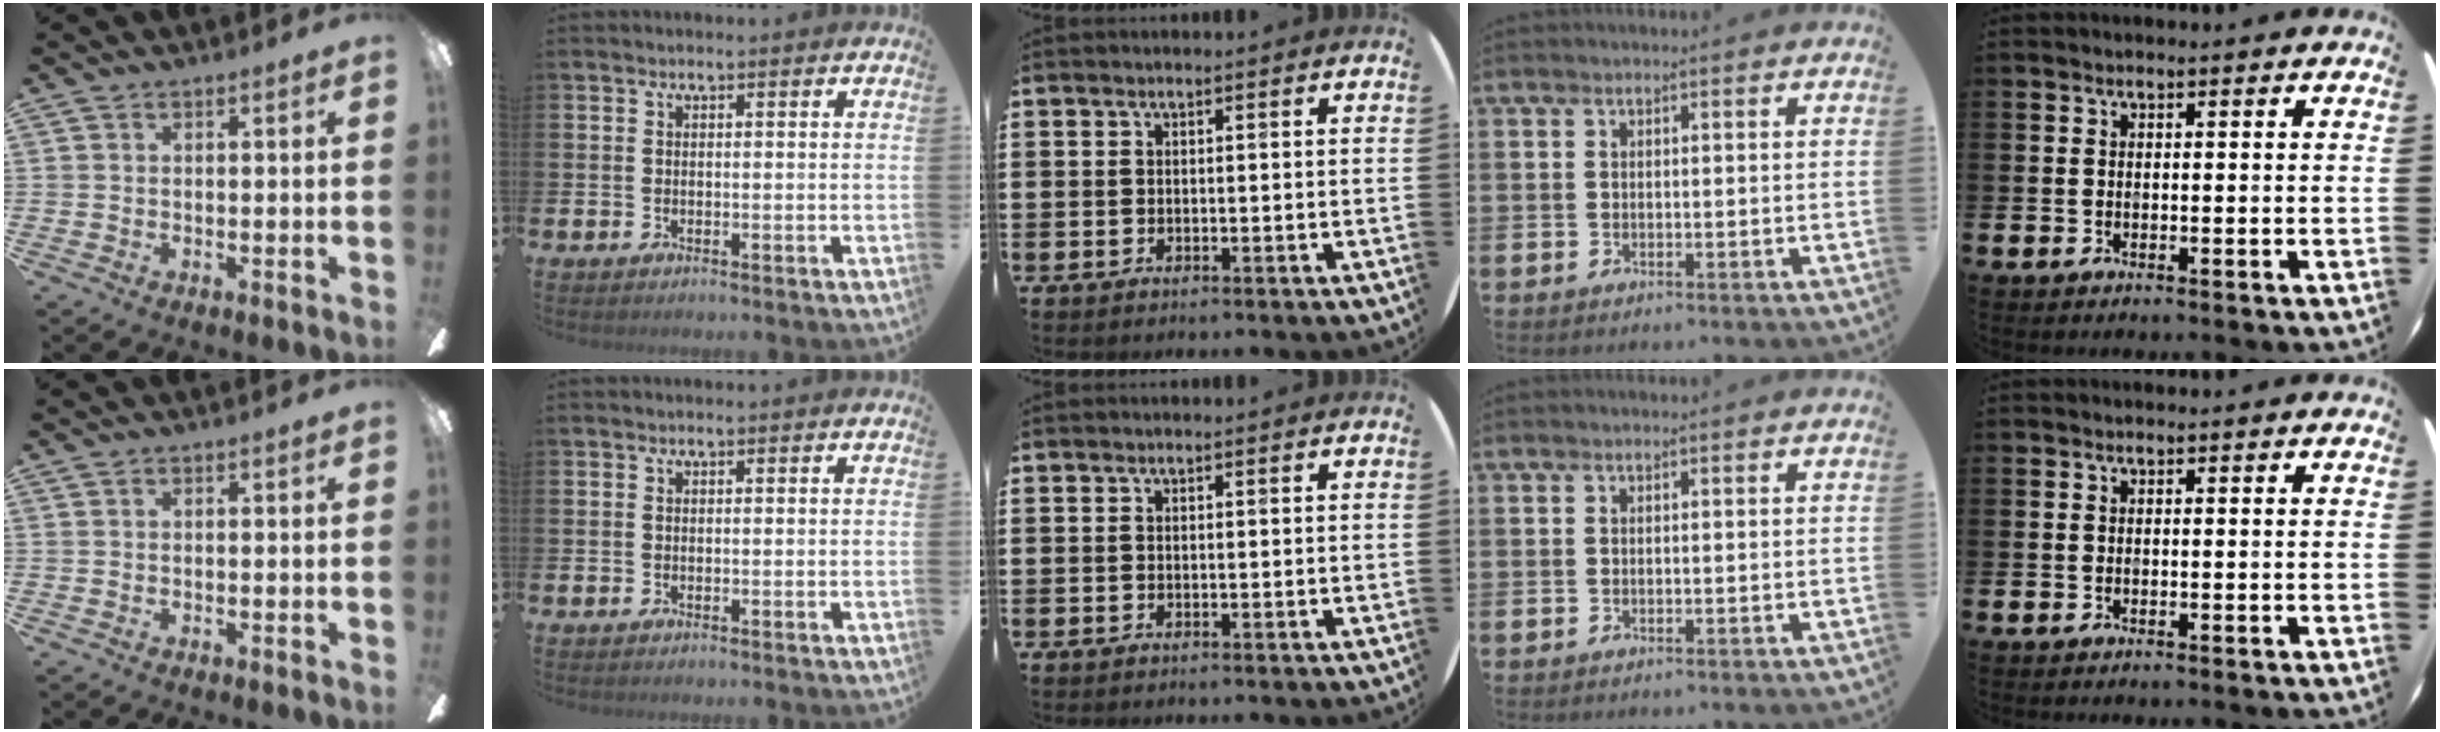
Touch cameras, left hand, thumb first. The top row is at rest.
{}